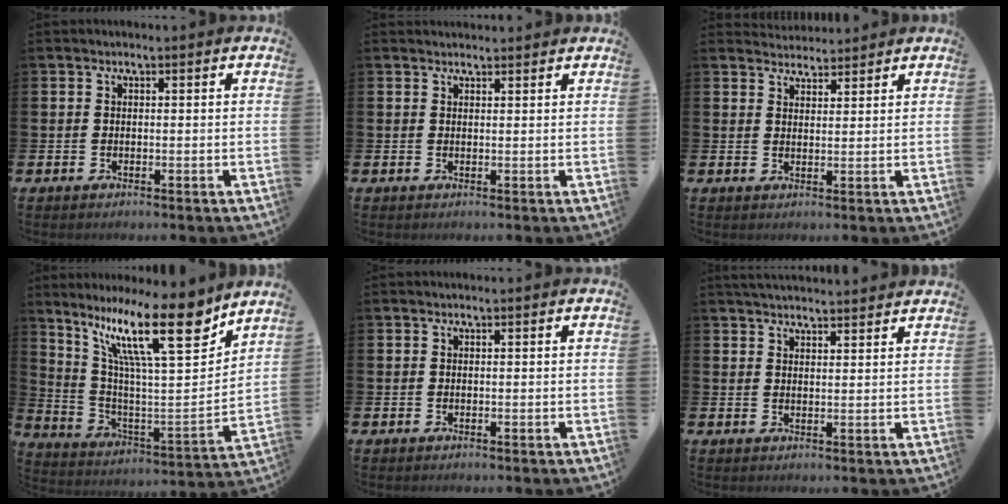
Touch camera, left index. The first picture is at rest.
{"total": 1.2, "force": [1.1, 0.3, 0.0], "torque": [0.009, -0.004, 0.020]}
{"total": 3.2, "force": [3.1, 0.8, -0.1], "torque": [-0.005, -0.013, 0.058]}
{"total": 17.4, "force": [11.4, 4.1, 12.5], "torque": [-0.239, -0.056, 0.186]}
{"total": 0.0}
{"total": 3.1, "force": [3.1, 0.2, 0.4], "torque": [-0.013, -0.014, 0.056]}